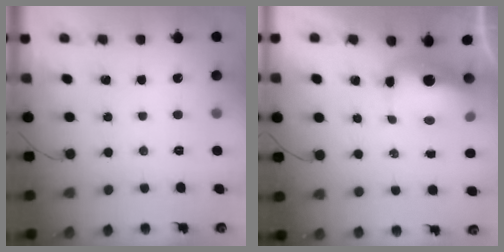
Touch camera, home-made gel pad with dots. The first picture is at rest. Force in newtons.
{"total": 12.2, "press": 12.0, "slide": 2.6}